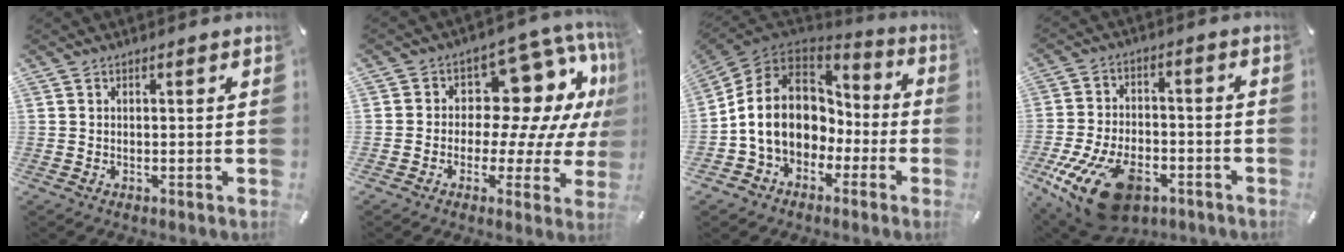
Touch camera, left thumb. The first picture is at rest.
{"total": 14.8, "force": [4.8, 9.8, 10.0], "torque": [-0.137, -0.039, 0.084]}
{"total": 15.1, "force": [-1.1, 12.8, 7.9], "torque": [-0.170, 0.015, -0.014]}
{"total": 18.5, "force": [-9.0, 10.5, 12.2], "torque": [-0.228, 0.049, -0.146]}